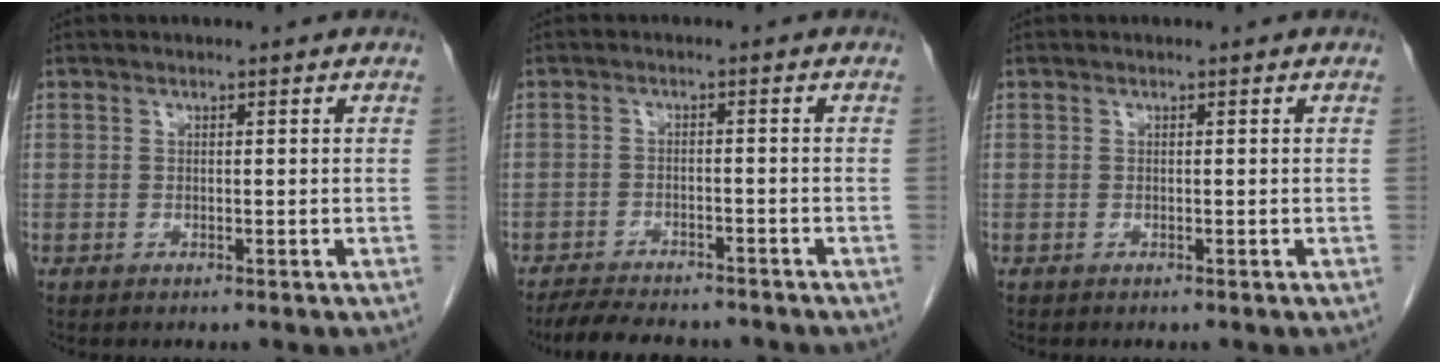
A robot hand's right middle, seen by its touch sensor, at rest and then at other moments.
{"total": 9.3, "force": [-8.3, 2.1, 3.5], "torque": [-0.058, -0.008, -0.123]}
{"total": 0.0}